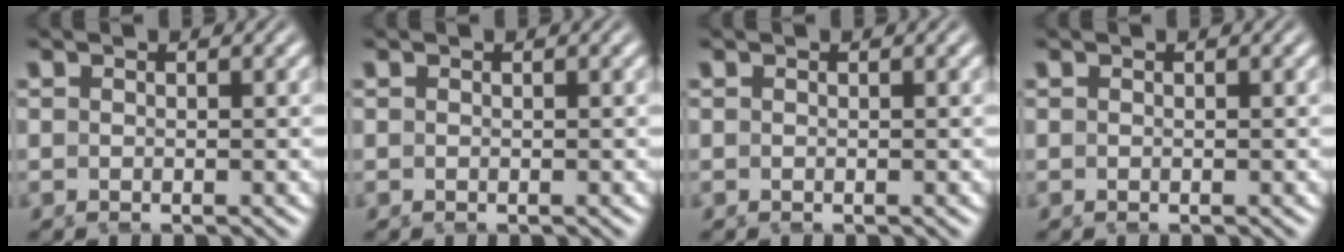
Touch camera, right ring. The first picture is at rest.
{"total": 0.0}
{"total": 0.0}
{"total": 0.0}